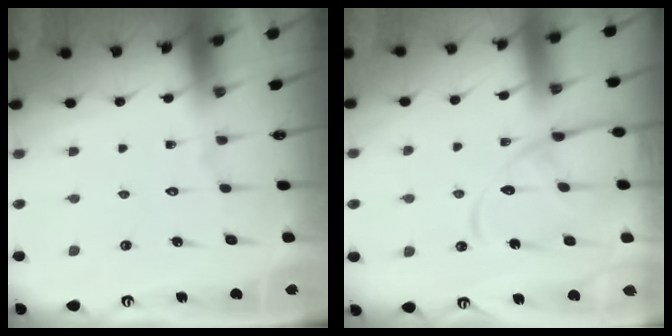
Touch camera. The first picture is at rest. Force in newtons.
{"total": 14.6, "press": 14.5, "slide": 1.3}